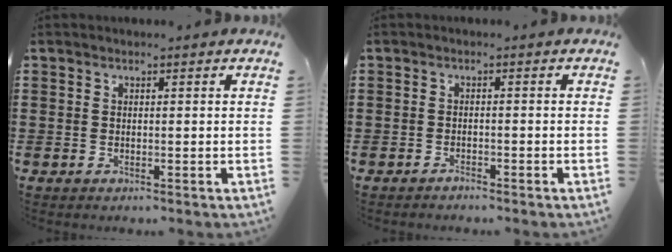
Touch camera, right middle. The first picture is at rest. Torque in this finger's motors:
{"motor_torque": [0.22, 0.34, -0.02, 0.00]}